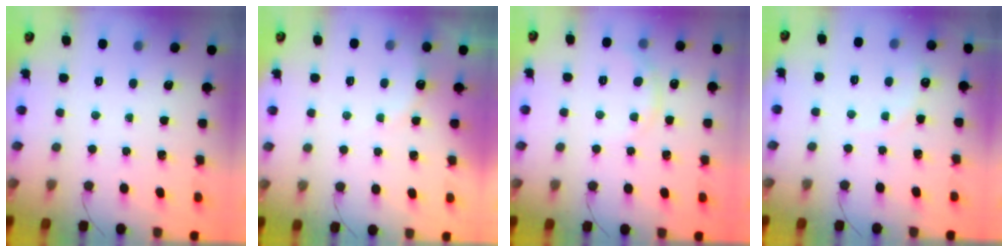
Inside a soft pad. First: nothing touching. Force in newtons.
{"total": 5.8, "press": 5.7, "slide": 1.0}
{"total": 3.2, "press": 3.1, "slide": 1.0}
{"total": 5.9, "press": 5.8, "slide": 1.3}